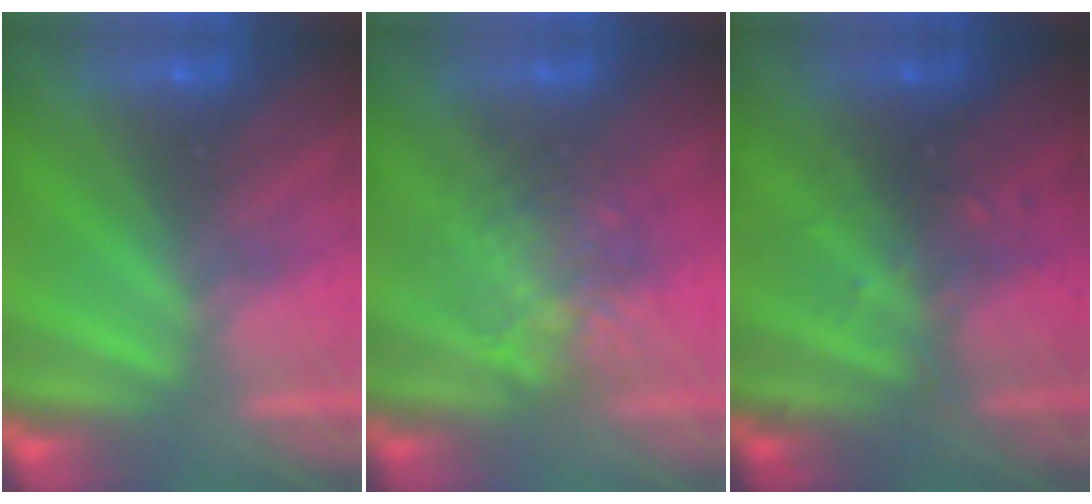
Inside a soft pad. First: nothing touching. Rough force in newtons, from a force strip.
{"total": 2.2}
{"total": 2.9}